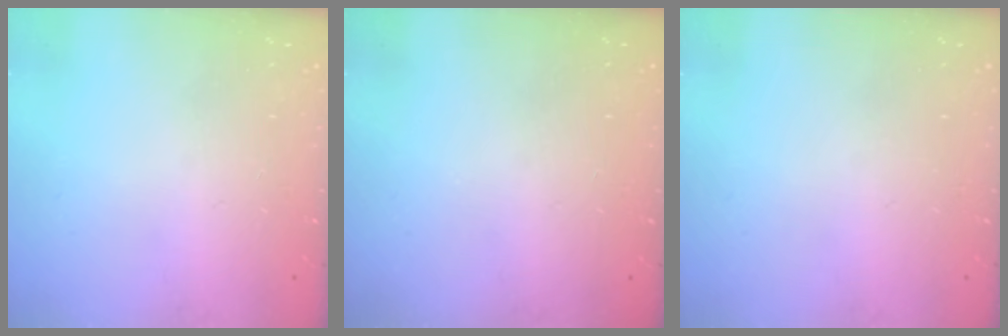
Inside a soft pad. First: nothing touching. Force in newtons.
{"total": 0.0}
{"total": 0.0}